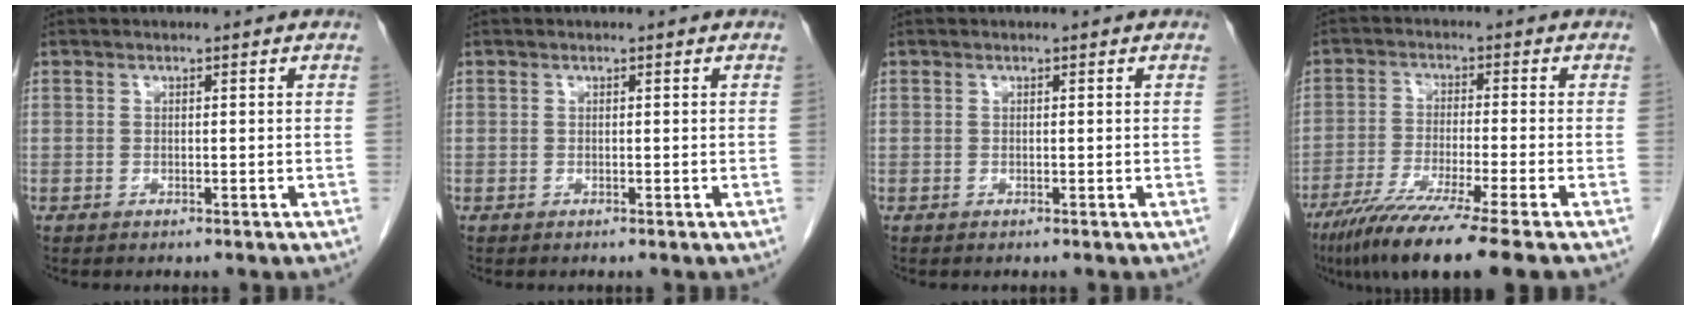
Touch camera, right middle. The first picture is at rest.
{"total": 0.0}
{"total": 0.0}
{"total": 12.2, "force": [-8.8, -1.6, 8.3], "torque": [-0.141, -0.043, -0.143]}